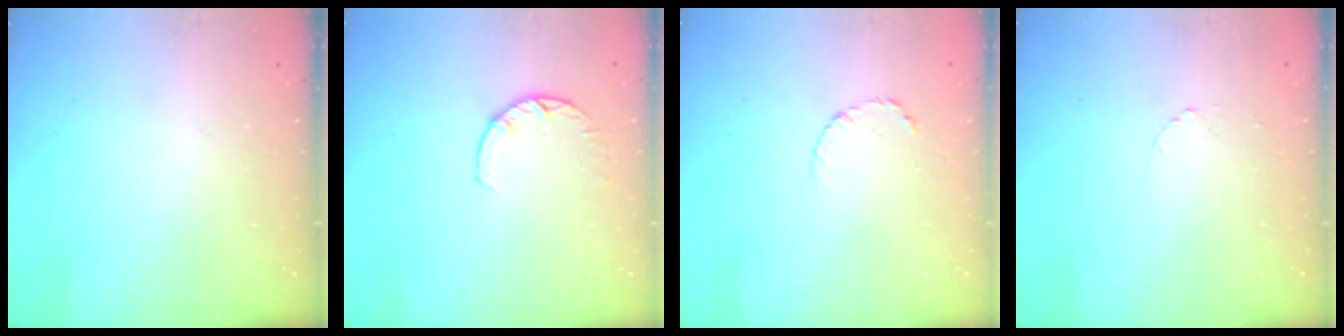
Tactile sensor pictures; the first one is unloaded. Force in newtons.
{"total": 3.0, "press": 2.9, "slide": 0.4}
{"total": 3.9, "press": 3.8, "slide": 0.5}
{"total": 1.3, "press": 1.3, "slide": 0.1}